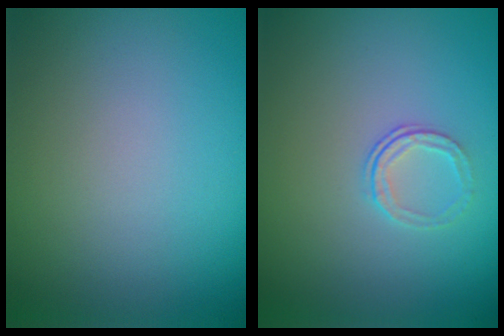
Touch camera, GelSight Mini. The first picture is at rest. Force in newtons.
{"total": 1.3, "press": 0.9, "slide": 0.9}